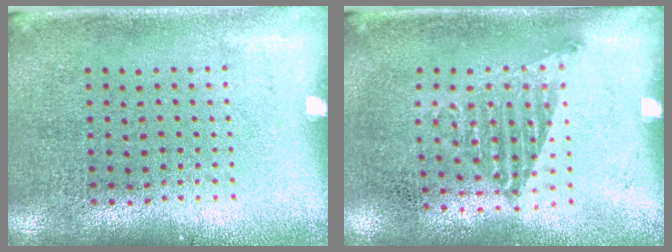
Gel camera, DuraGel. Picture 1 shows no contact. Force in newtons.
{"total": 1.0, "press": 0.8, "slide": 0.6}